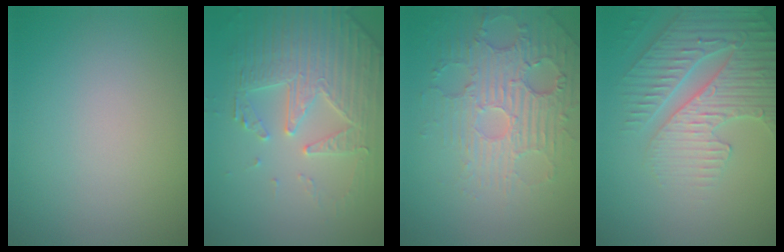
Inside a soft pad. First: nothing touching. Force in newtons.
{"total": 4.9, "press": 4.7, "slide": 1.5}
{"total": 4.3, "press": 4.0, "slide": 1.8}
{"total": 4.7, "press": 4.6, "slide": 1.1}